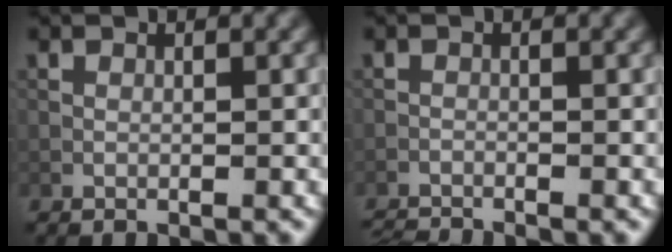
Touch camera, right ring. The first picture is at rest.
{"total": 2.7, "force": [-2.6, 0.0, 0.6], "torque": [-0.019, -0.013, -0.053]}